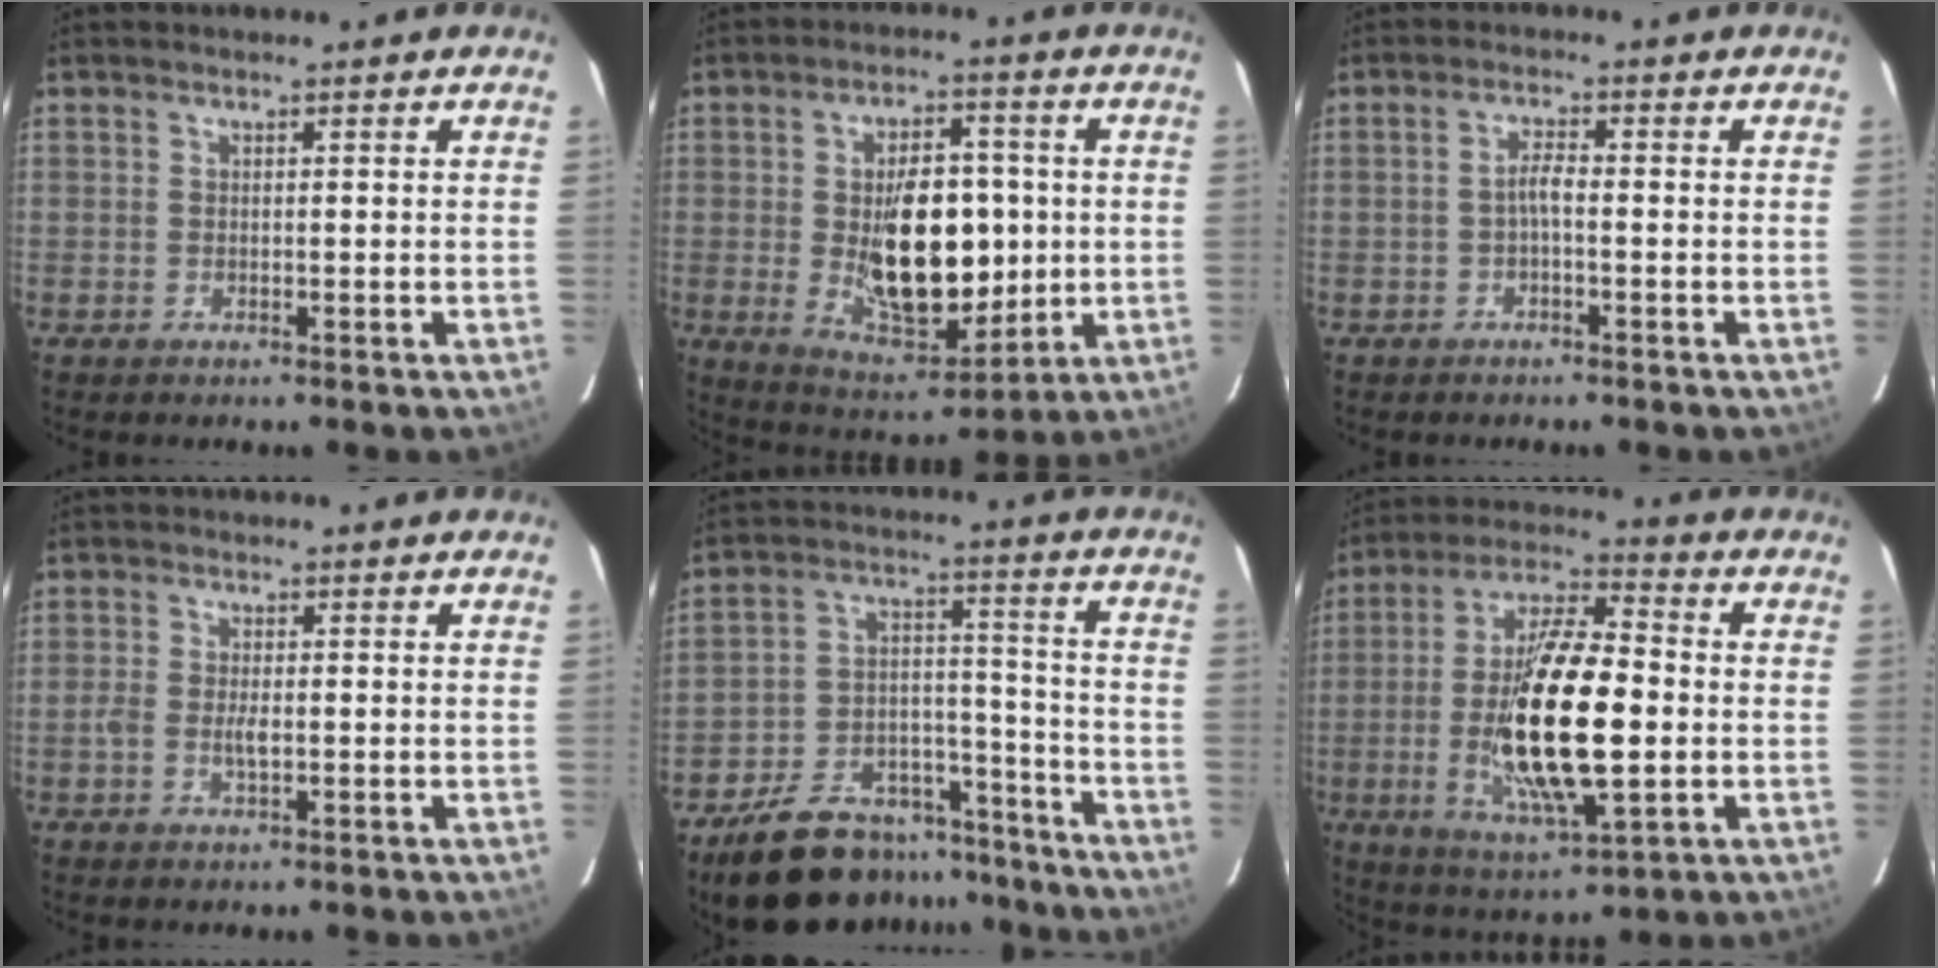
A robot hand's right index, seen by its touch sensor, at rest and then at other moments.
{"total": 16.7, "force": [-0.3, 8.7, 14.3], "torque": [-0.236, -0.001, 0.017]}
{"total": 2.1, "force": [-0.8, 0.4, 1.9], "torque": [-0.038, 0.007, -0.017]}
{"total": 2.8, "force": [-0.7, 1.2, 2.5], "torque": [-0.051, -0.001, -0.015]}
{"total": 19.7, "force": [-16.2, 9.0, 6.5], "torque": [-0.133, 0.055, -0.222]}
{"total": 20.1, "force": [-2.6, 5.9, 19.0], "torque": [-0.371, -0.009, -0.048]}